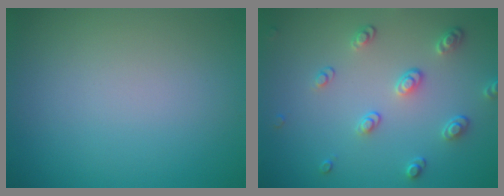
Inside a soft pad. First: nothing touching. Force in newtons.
{"total": 2.8, "press": 2.5, "slide": 1.1}